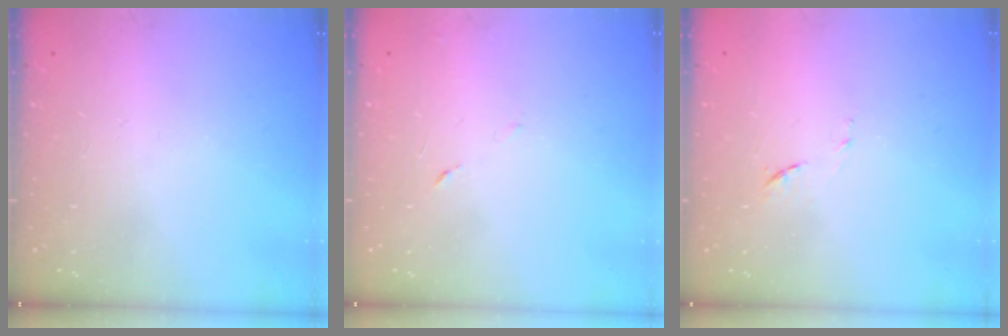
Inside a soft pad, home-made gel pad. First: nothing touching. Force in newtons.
{"total": 5.3, "press": 5.3, "slide": 0.6}
{"total": 7.8, "press": 7.7, "slide": 0.6}